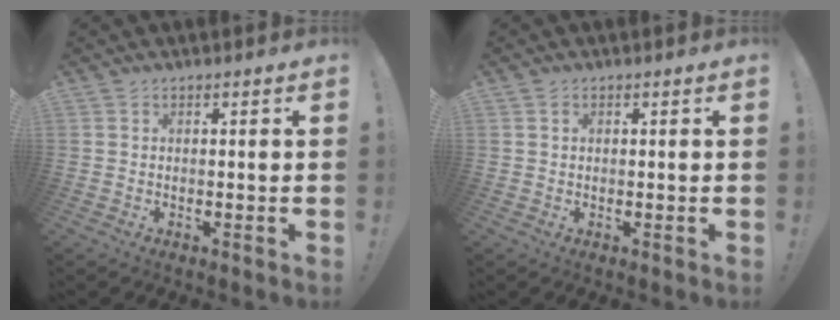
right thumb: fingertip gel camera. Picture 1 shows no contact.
{"total": 0.7, "force": [0.3, 0.6, 0.2], "torque": [-0.012, 0.004, 0.007]}